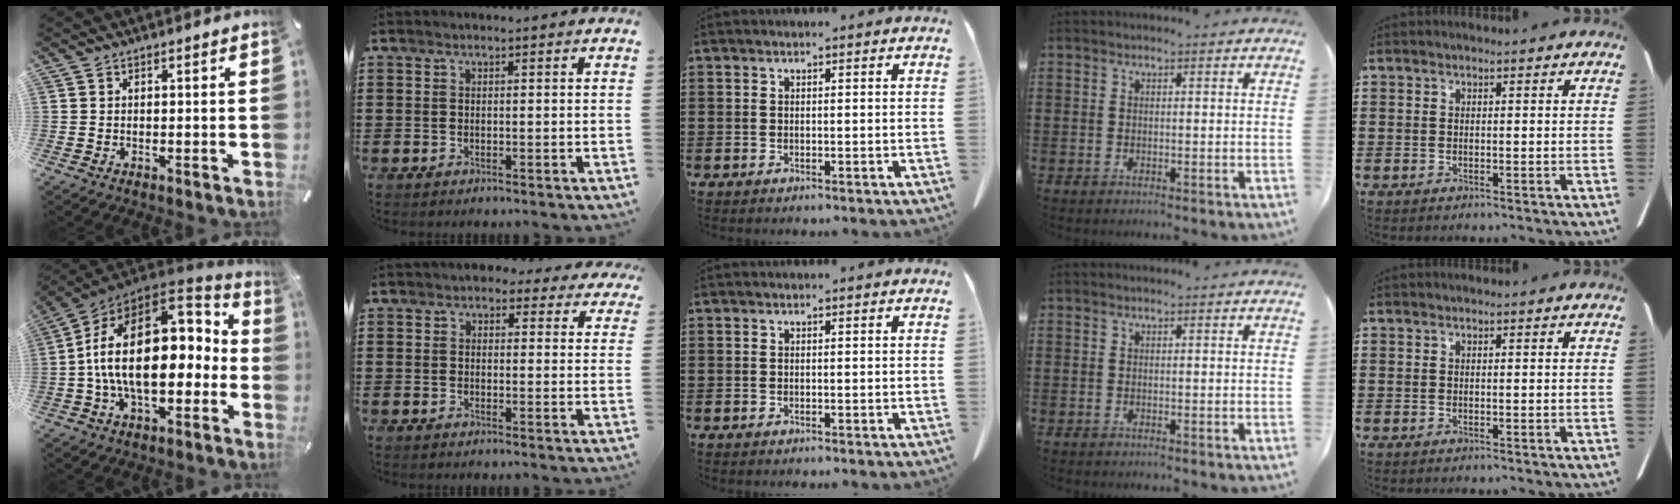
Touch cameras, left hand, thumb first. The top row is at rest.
{"thumb": {"total": 23.7, "force": [0.9, 13.6, 19.4], "torque": [-0.344, -0.007, 0.021]}, "index": {"total": 2.7, "force": [1.9, 1.7, 0.9], "torque": [-0.020, 0.005, 0.032]}}